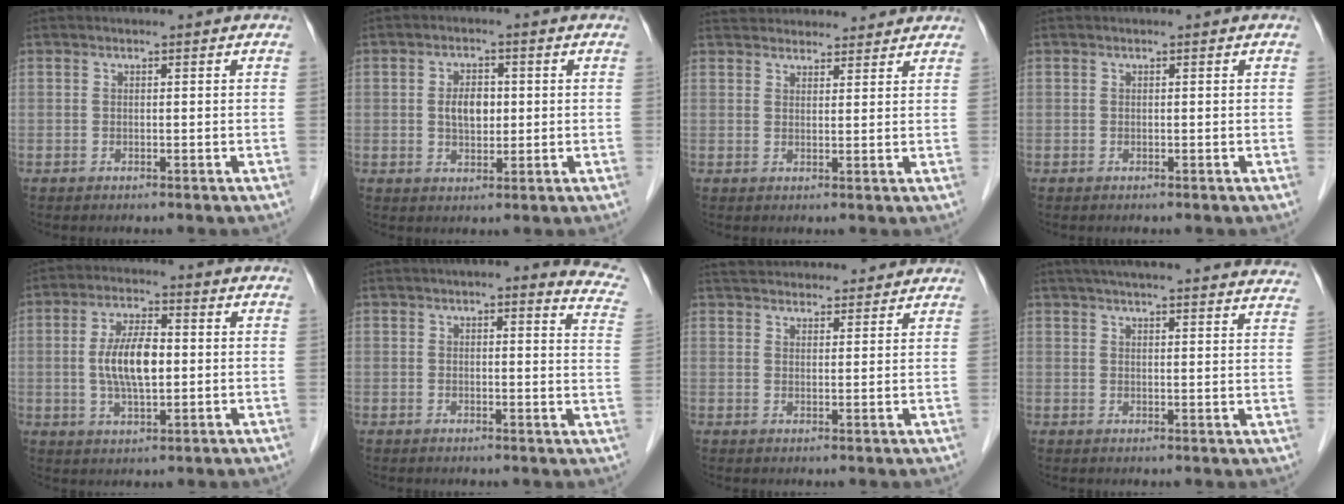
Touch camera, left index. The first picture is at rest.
{"total": 4.1, "force": [0.0, 2.4, 3.3], "torque": [-0.063, -0.001, 0.004]}
{"total": 12.0, "force": [11.1, 3.4, 2.7], "torque": [-0.024, 0.034, 0.152]}
{"total": 0.0}
{"total": 8.0, "force": [-0.2, 2.7, 7.5], "torque": [-0.154, -0.003, -0.003]}
{"total": 11.1, "force": [9.7, 1.8, 4.9], "torque": [-0.027, -0.024, 0.075]}
{"total": 14.6, "force": [13.5, 3.5, 4.1], "torque": [-0.060, 0.040, 0.195]}
{"total": 27.0, "force": [24.7, 2.4, 10.7], "torque": [-0.163, -0.017, 0.293]}